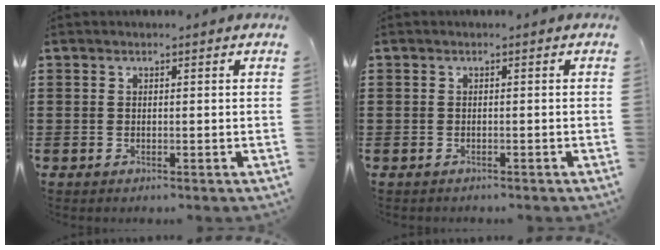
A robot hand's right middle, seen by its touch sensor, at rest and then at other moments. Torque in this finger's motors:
{"motor_torque": [-0.67, 0.57, -0.48, -0.11]}